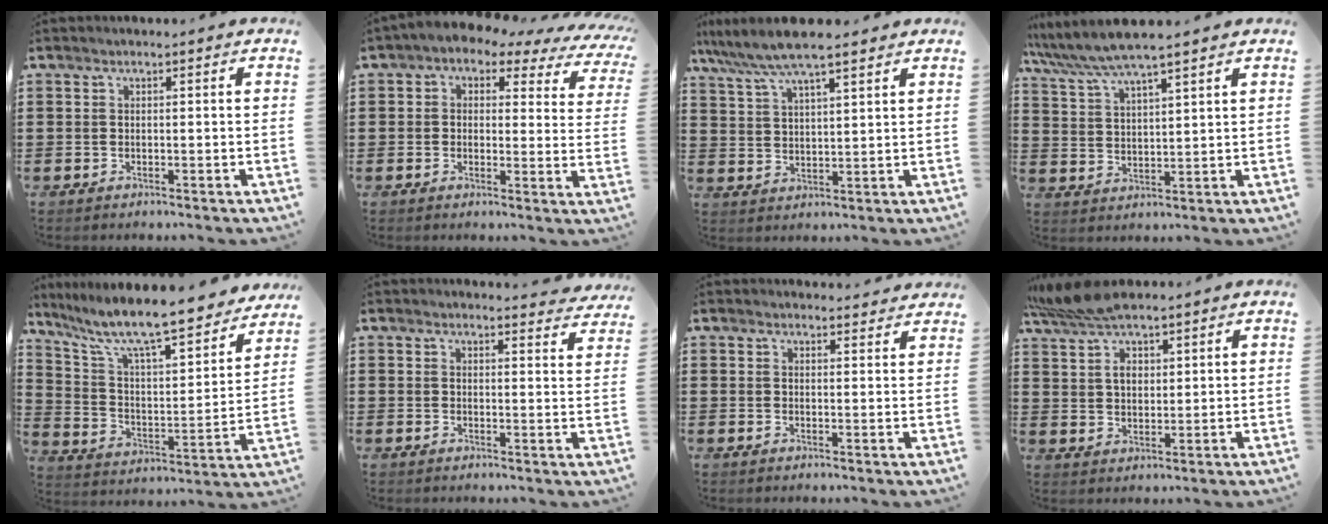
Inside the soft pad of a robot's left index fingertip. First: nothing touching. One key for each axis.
{"total": 2.3, "fx": 1.0, "fy": 1.6, "fz": 1.4, "tx": -0.037, "ty": -0.010, "tz": 0.007}
{"total": 7.1, "fx": 5.9, "fy": 0.9, "fz": 3.9, "tx": -0.093, "ty": -0.016, "tz": 0.105}
{"total": 5.8, "fx": 5.0, "fy": 0.3, "fz": 2.8, "tx": -0.071, "ty": -0.020, "tz": 0.087}
{"total": 10.2, "fx": 8.6, "fy": 0.9, "fz": 5.3, "tx": -0.139, "ty": -0.067, "tz": 0.142}
{"total": 2.8, "fx": 2.8, "fy": 0.2, "fz": 0.4, "tx": -0.008, "ty": -0.013, "tz": 0.051}
{"total": 2.0, "fx": 2.0, "fy": 0.3, "fz": 0.1, "tx": 0.001, "ty": -0.005, "tz": 0.037}
{"total": 6.8, "fx": 5.0, "fy": 3.0, "fz": 3.5, "tx": -0.087, "ty": 0.000, "tz": 0.092}